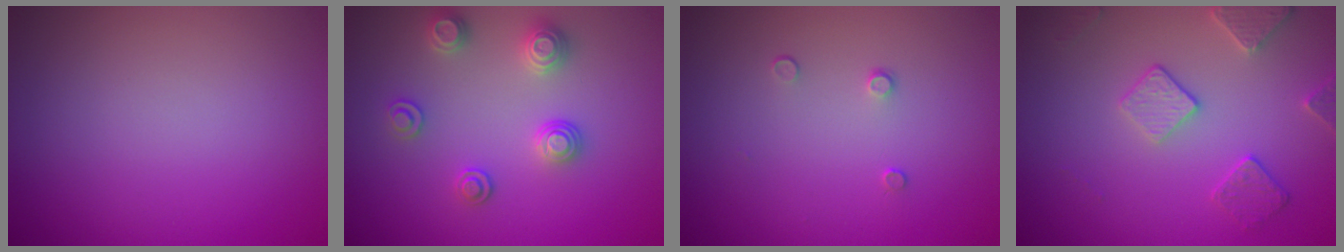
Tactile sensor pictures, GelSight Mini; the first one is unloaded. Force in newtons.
{"total": 2.6, "press": 2.6, "slide": 0.2}
{"total": 0.8, "press": 0.4, "slide": 0.6}
{"total": 2.8, "press": 2.7, "slide": 0.6}